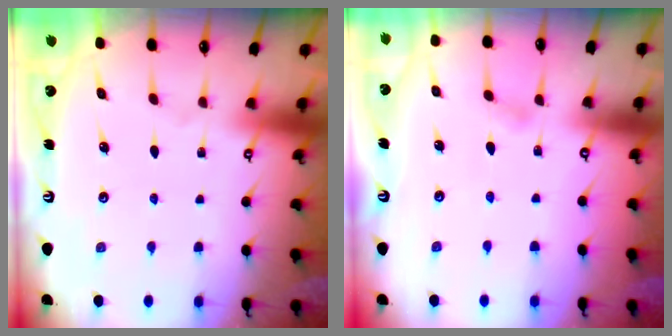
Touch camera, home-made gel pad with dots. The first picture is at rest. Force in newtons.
{"total": 4.6, "press": 4.6, "slide": 0.5}